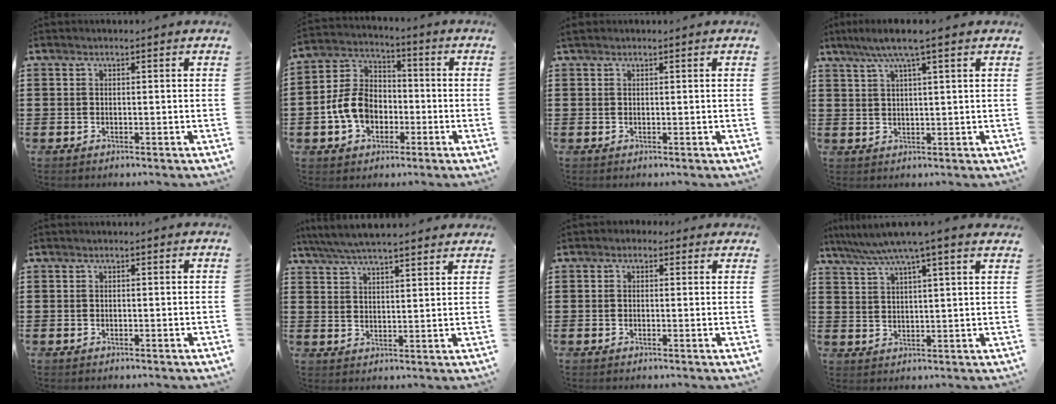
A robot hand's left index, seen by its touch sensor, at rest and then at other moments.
{"total": 8.8, "force": [-2.3, 6.8, 5.2], "torque": [-0.139, 0.016, -0.049]}
{"total": 0.8, "force": [0.5, 0.4, 0.4], "torque": [-0.009, 0.004, 0.010]}
{"total": 5.0, "force": [3.2, 0.0, 3.8], "torque": [-0.082, 0.000, 0.054]}
{"total": 0.0}
{"total": 5.2, "force": [4.8, 0.2, 1.9], "torque": [-0.051, -0.018, 0.086]}
{"total": 1.2, "force": [0.4, 1.0, 0.4], "torque": [-0.011, 0.008, 0.007]}
{"total": 6.5, "force": [5.2, -0.5, 3.9], "torque": [-0.091, -0.021, 0.087]}